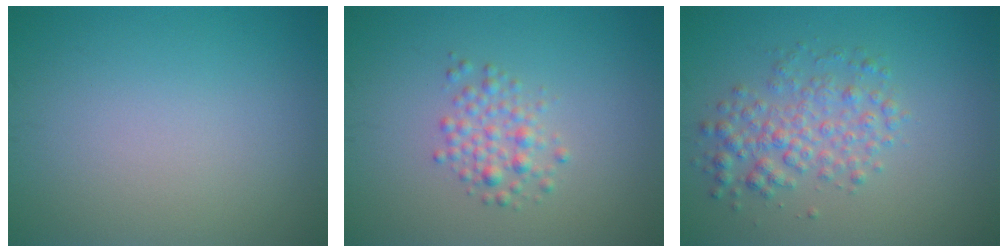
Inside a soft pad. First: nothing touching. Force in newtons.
{"total": 2.2, "press": 2.2, "slide": 0.1}
{"total": 3.4, "press": 3.4, "slide": 0.0}